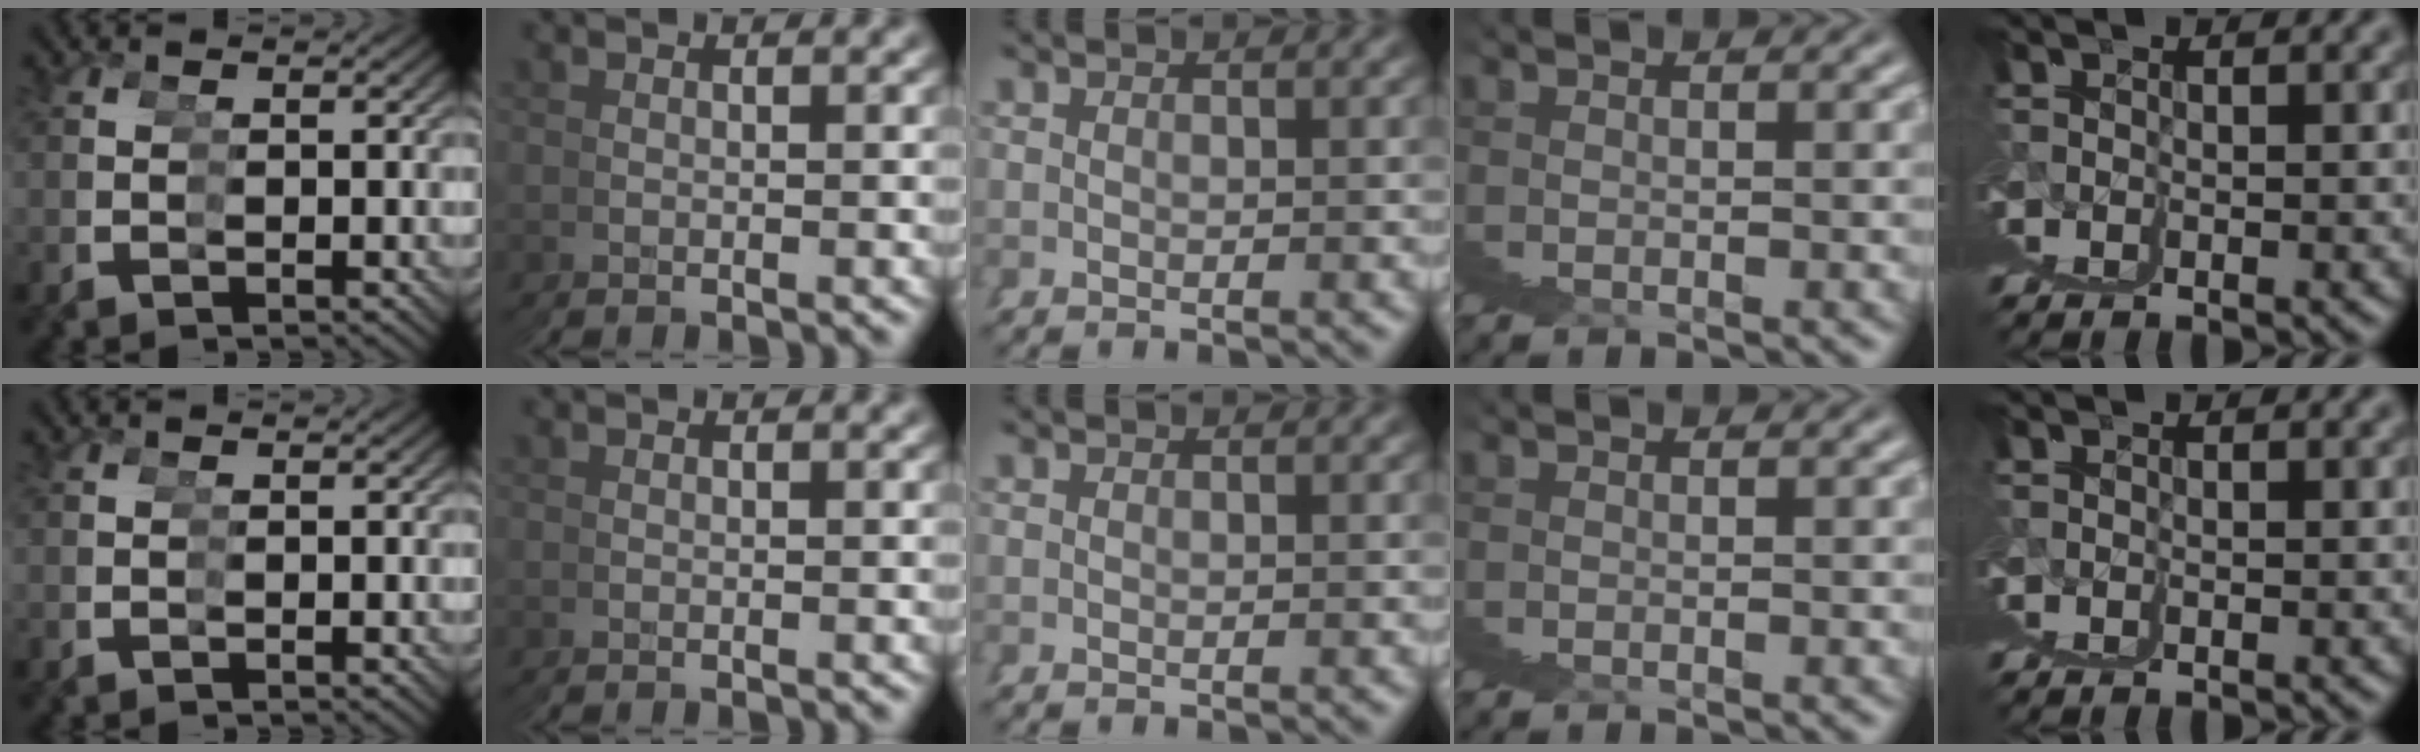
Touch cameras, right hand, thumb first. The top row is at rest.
{}